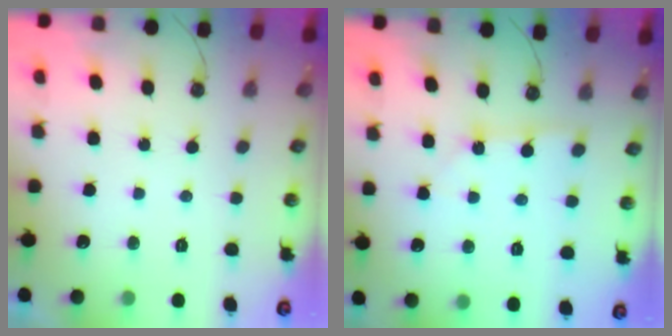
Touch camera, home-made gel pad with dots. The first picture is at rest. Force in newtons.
{"total": 2.3, "press": 2.3, "slide": 0.2}